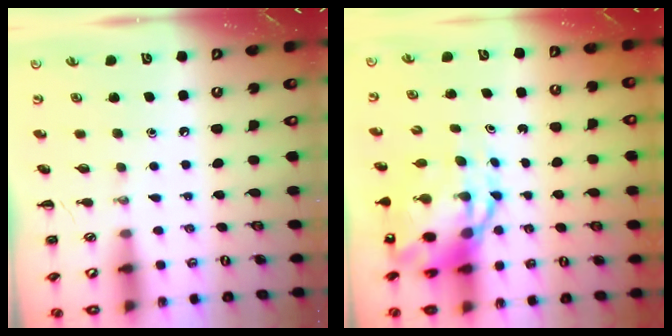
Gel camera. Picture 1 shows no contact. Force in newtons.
{"total": 10.3, "press": 10.0, "slide": 2.4}